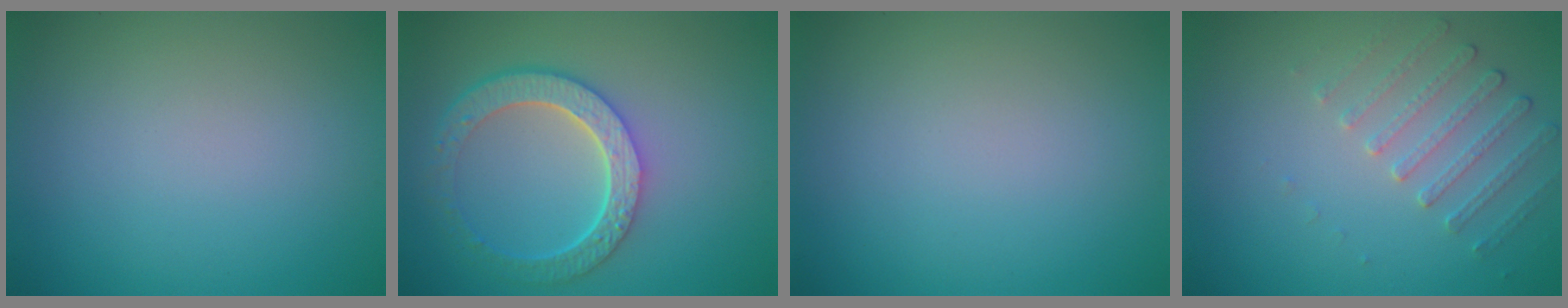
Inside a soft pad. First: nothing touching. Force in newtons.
{"total": 5.6, "press": 4.4, "slide": 3.6}
{"total": 0.0}
{"total": 1.9, "press": 1.5, "slide": 1.2}